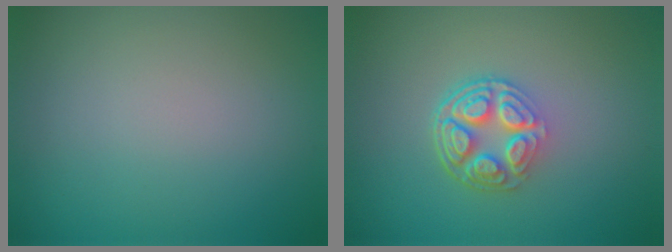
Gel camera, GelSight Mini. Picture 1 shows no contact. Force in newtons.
{"total": 5.3, "press": 3.9, "slide": 3.6}